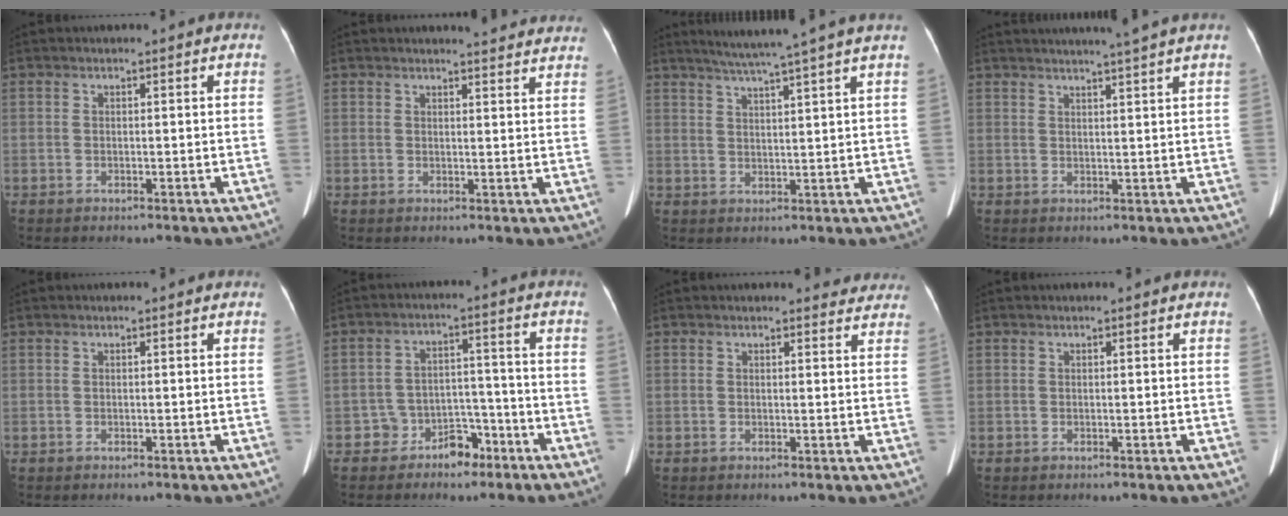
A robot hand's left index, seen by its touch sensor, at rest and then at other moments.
{"total": 8.4, "force": [8.1, 0.8, 2.1], "torque": [-0.018, -0.013, 0.073]}
{"total": 8.2, "force": [6.7, -1.7, 4.4], "torque": [-0.067, 0.012, 0.092]}
{"total": 6.9, "force": [5.9, -1.5, 3.2], "torque": [-0.039, 0.007, 0.069]}
{"total": 0.0}
{"total": 5.3, "force": [-3.8, 3.3, 1.5], "torque": [-0.019, 0.018, -0.057]}
{"total": 5.3, "force": [4.9, 1.9, 0.5], "torque": [0.014, -0.007, 0.031]}
{"total": 0.0}